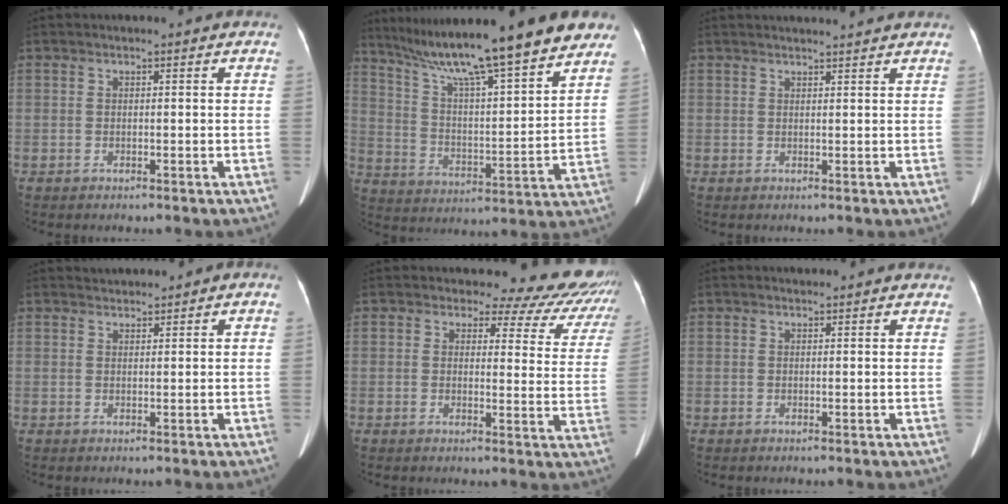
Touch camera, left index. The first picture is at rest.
{"total": 22.6, "force": [18.5, 1.7, 12.9], "torque": [-0.215, 0.001, 0.282]}
{"total": 6.1, "force": [5.8, -0.2, 1.7], "torque": [-0.023, 0.018, 0.065]}
{"total": 1.3, "force": [1.2, 0.5, 0.1], "torque": [-0.004, 0.015, 0.021]}
{"total": 11.7, "force": [11.0, 3.7, 1.3], "torque": [0.015, -0.057, 0.090]}
{"total": 1.1, "force": [1.0, 0.3, 0.1], "torque": [-0.012, 0.009, 0.017]}